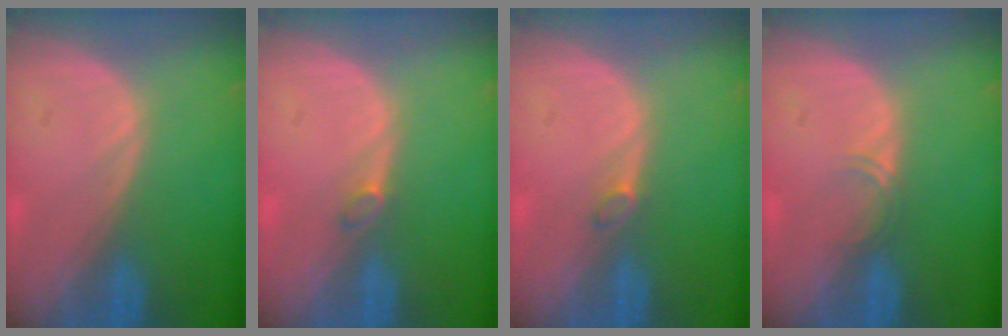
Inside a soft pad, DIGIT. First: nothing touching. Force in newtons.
{"total": 1.2, "press": 1.2, "slide": 0.2}
{"total": 1.2, "press": 1.2, "slide": 0.2}
{"total": 1.4, "press": 1.1, "slide": 0.9}